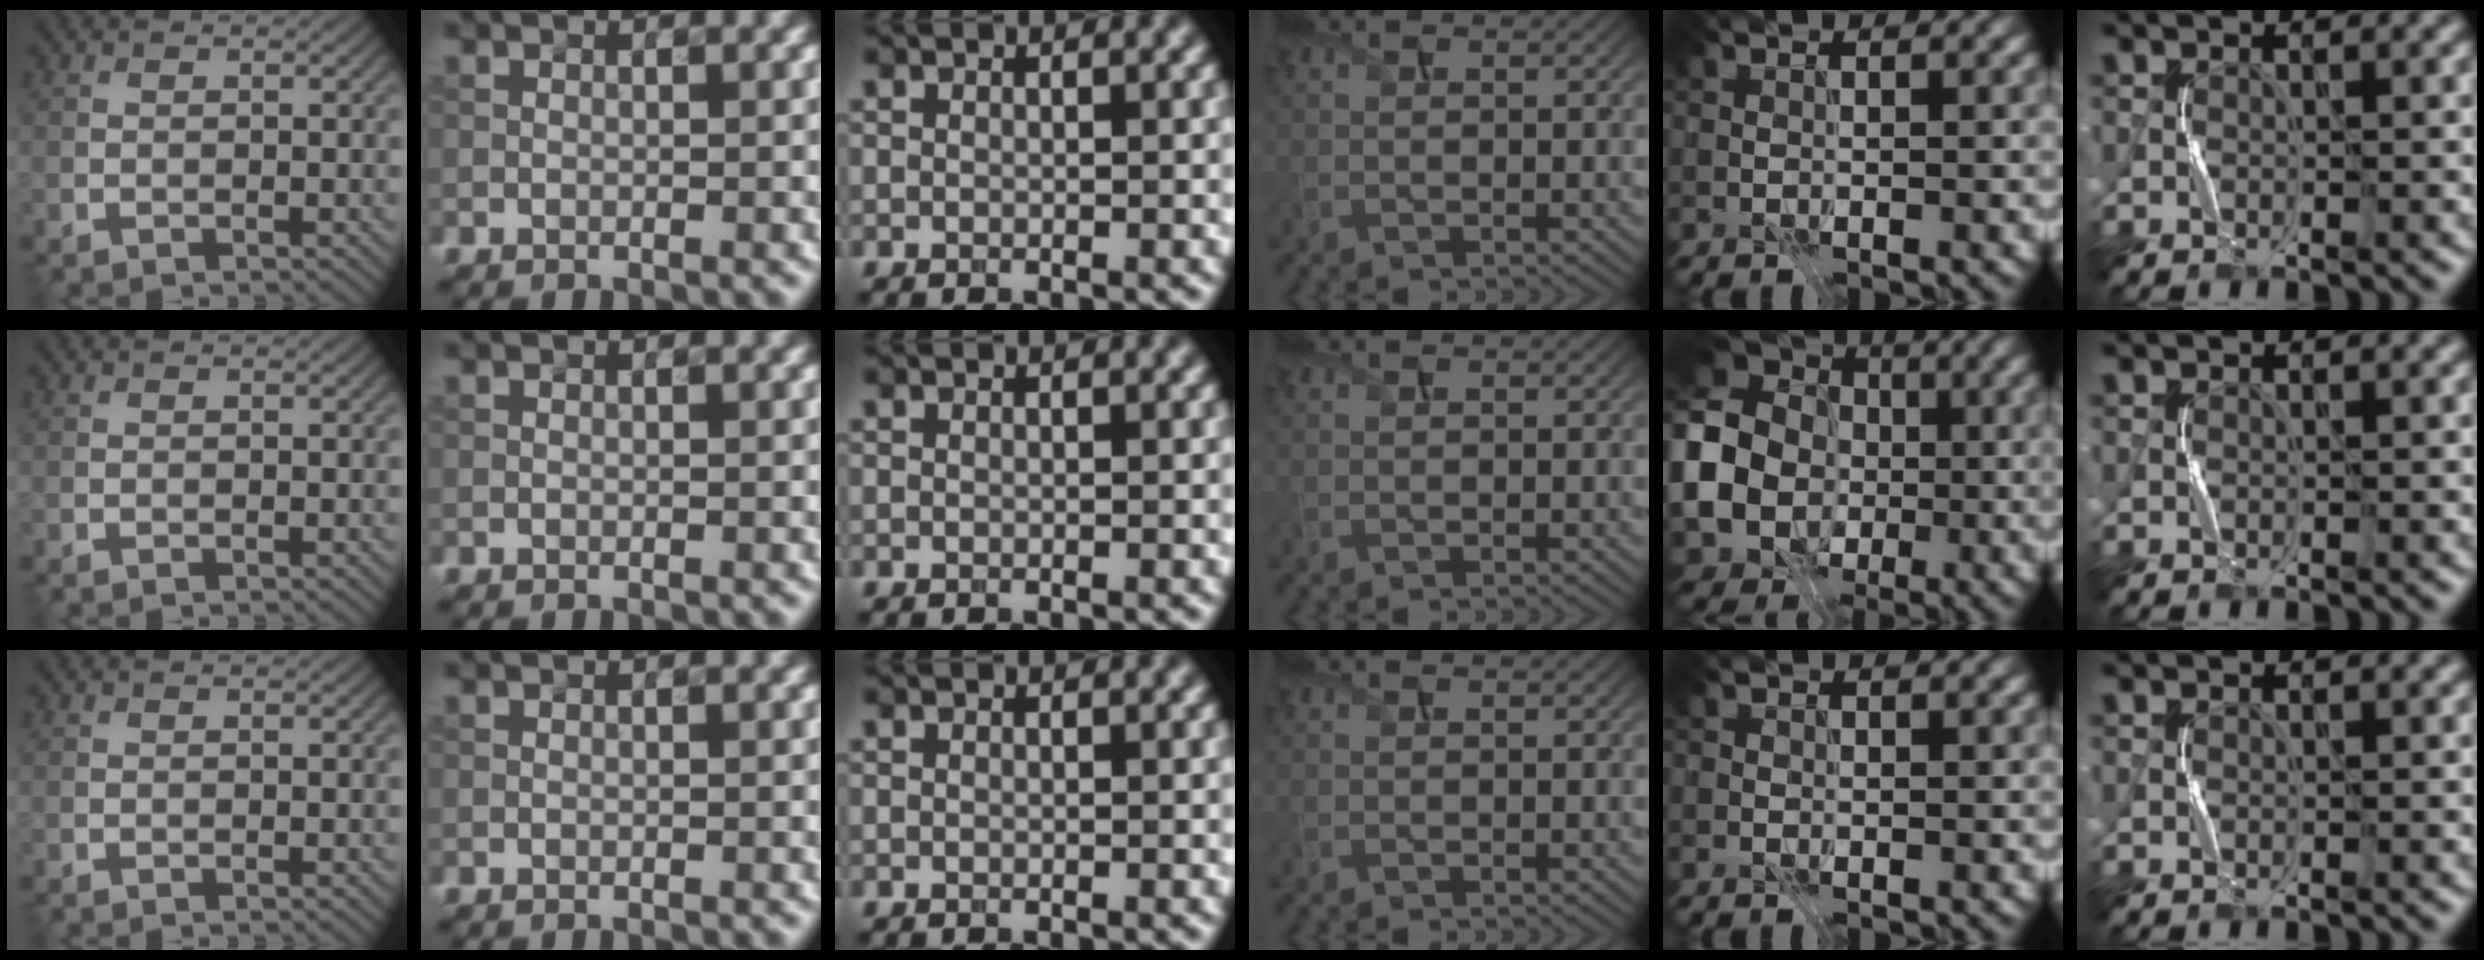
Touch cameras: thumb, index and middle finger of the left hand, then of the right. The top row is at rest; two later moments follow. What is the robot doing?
{"motion": "press", "object": "toy piano key"}